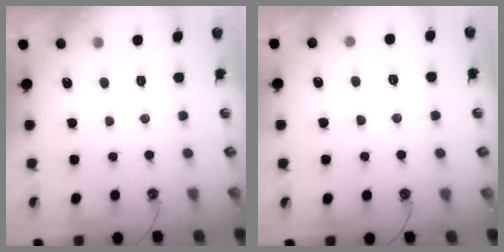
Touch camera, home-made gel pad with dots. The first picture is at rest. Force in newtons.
{"total": 3.0, "press": 2.8, "slide": 0.8}